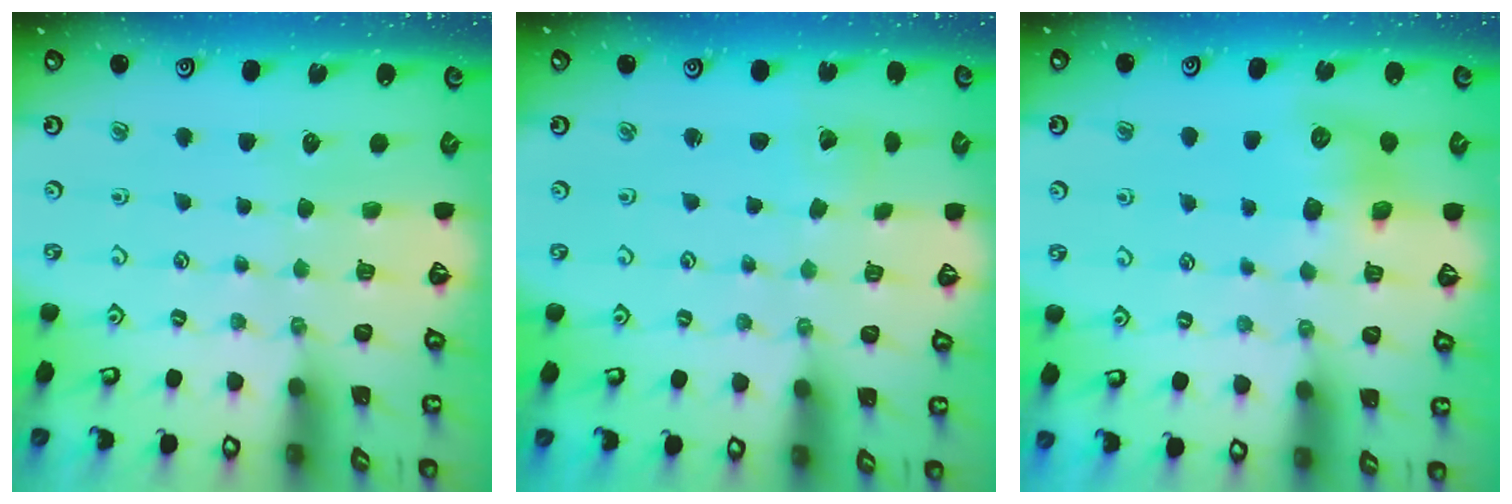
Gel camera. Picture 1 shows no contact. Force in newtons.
{"total": 1.5, "press": 1.5, "slide": 0.2}
{"total": 8.4, "press": 8.3, "slide": 1.2}